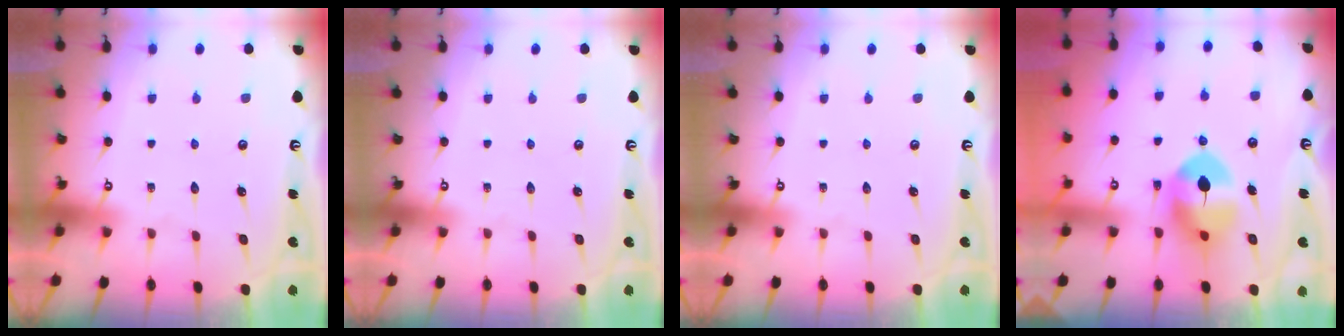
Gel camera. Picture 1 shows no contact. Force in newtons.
{"total": 0.0}
{"total": 0.0}
{"total": 8.7, "press": 8.5, "slide": 1.5}